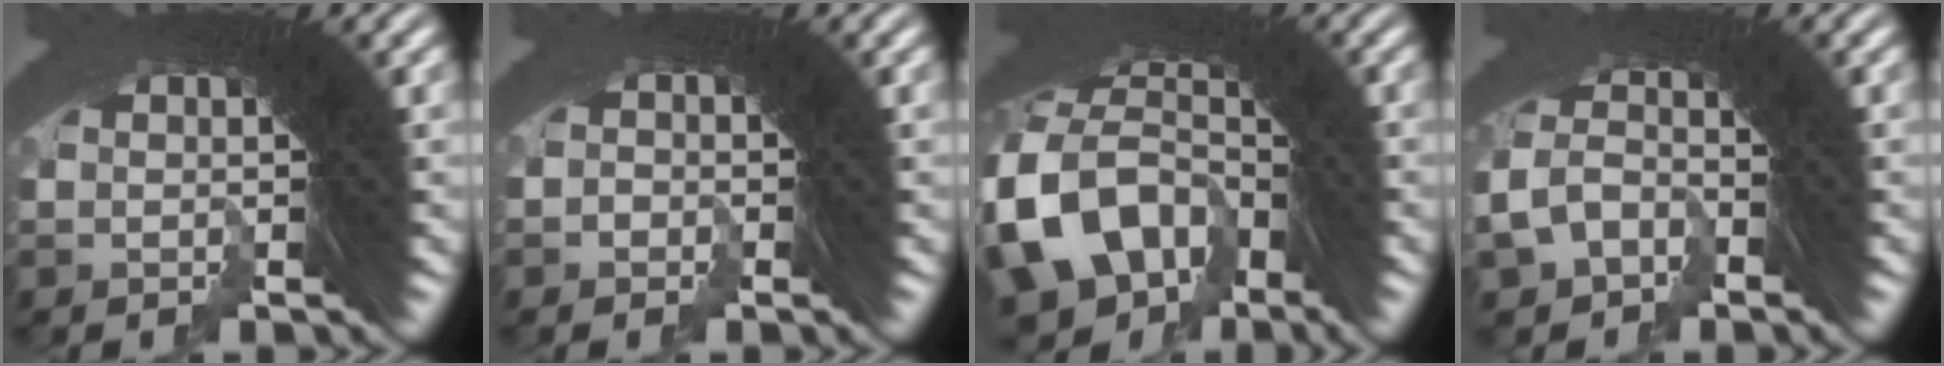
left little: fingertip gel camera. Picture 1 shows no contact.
{"total": 3.3, "force": [-2.3, -0.3, -2.3], "torque": [0.030, -0.025, -0.027]}
{"total": 11.5, "force": [-5.0, 9.3, 4.6], "torque": [-0.113, -0.049, -0.081]}
{"total": 4.9, "force": [-3.6, 3.3, -0.2], "torque": [0.002, -0.018, -0.061]}